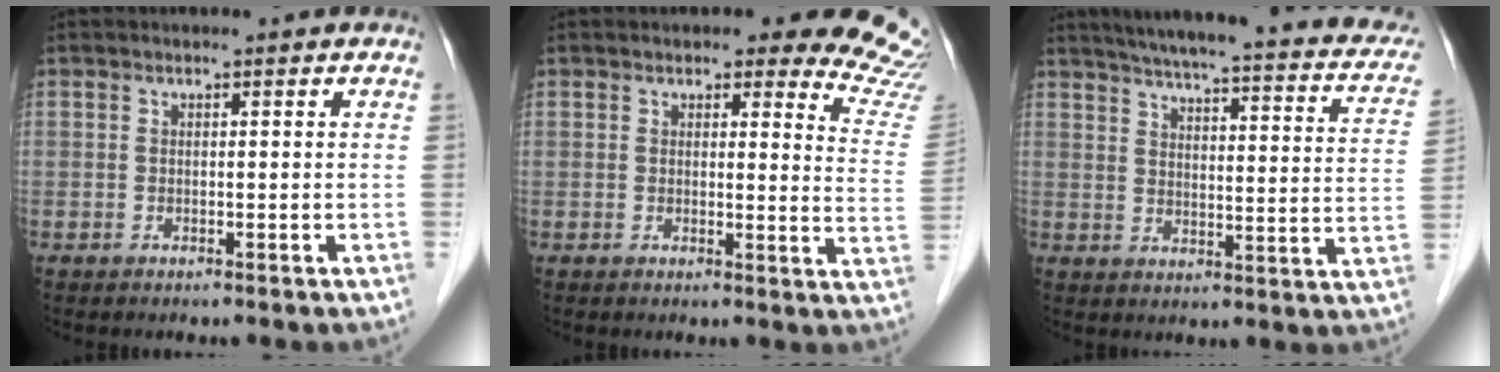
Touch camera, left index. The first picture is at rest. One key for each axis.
{"total": 13.6, "fx": 11.7, "fy": 2.6, "fz": 6.4, "tx": -0.045, "ty": -0.052, "tz": 0.095}
{"total": 25.4, "fx": 21.1, "fy": 3.9, "fz": 13.7, "tx": -0.187, "ty": -0.012, "tz": 0.244}